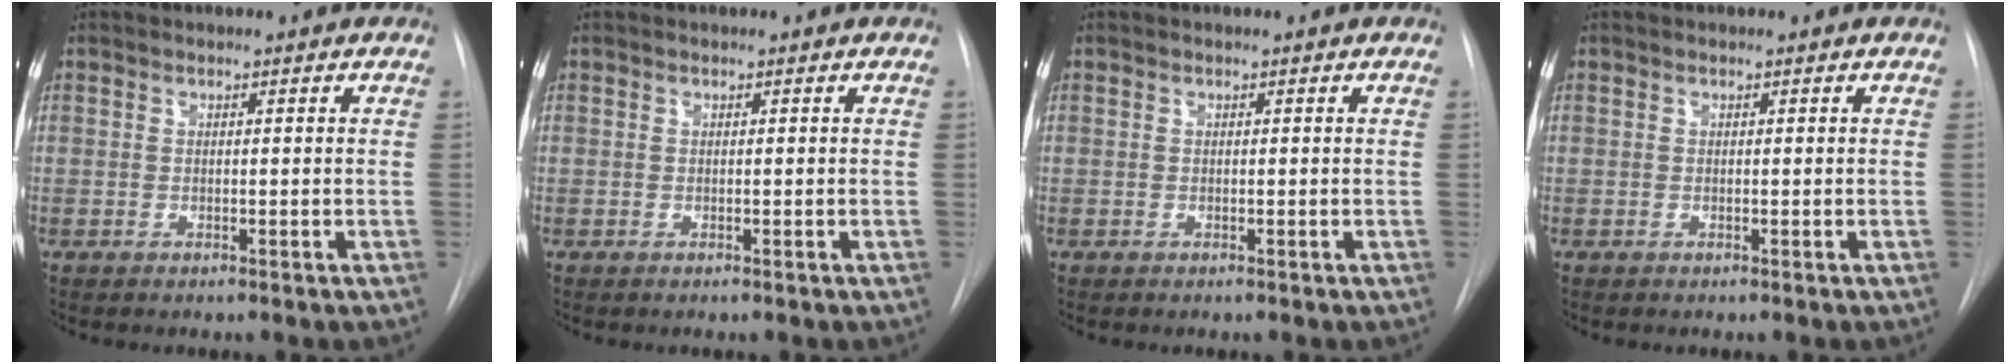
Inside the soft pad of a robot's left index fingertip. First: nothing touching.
{"total": 0.0}
{"total": 0.0}
{"total": 0.0}